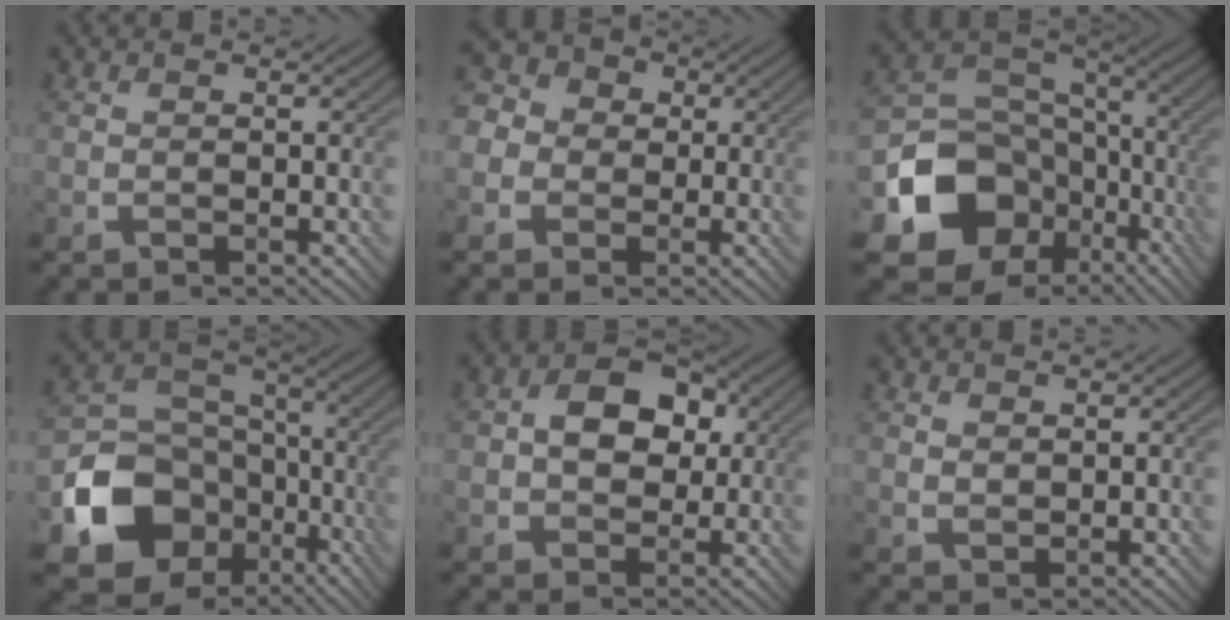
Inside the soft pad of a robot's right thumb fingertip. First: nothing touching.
{"total": 8.5, "force": [-0.4, 7.9, 3.3], "torque": [-0.126, 0.014, -0.041]}
{"total": 14.5, "force": [-5.2, 11.6, 7.0], "torque": [-0.154, -0.039, -0.093]}
{"total": 13.7, "force": [-5.1, 10.9, 6.5], "torque": [-0.151, -0.037, -0.094]}
{"total": 7.2, "force": [0.6, 5.3, 4.8], "torque": [-0.076, 0.011, 0.002]}
{"total": 1.2, "force": [0.9, 0.6, 0.4], "torque": [-0.011, -0.004, 0.020]}